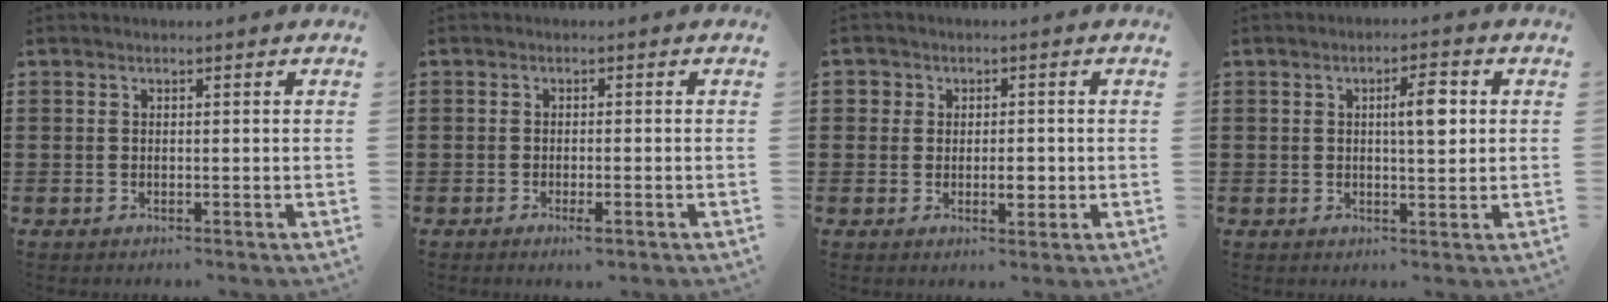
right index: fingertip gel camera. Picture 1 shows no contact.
{"total": 1.6, "force": [-1.0, 0.2, 1.2], "torque": [-0.022, -0.004, -0.017]}
{"total": 3.1, "force": [-0.2, 2.4, 2.0], "torque": [-0.035, 0.005, -0.008]}
{"total": 4.7, "force": [0.9, 1.3, 4.4], "torque": [-0.070, 0.002, 0.009]}